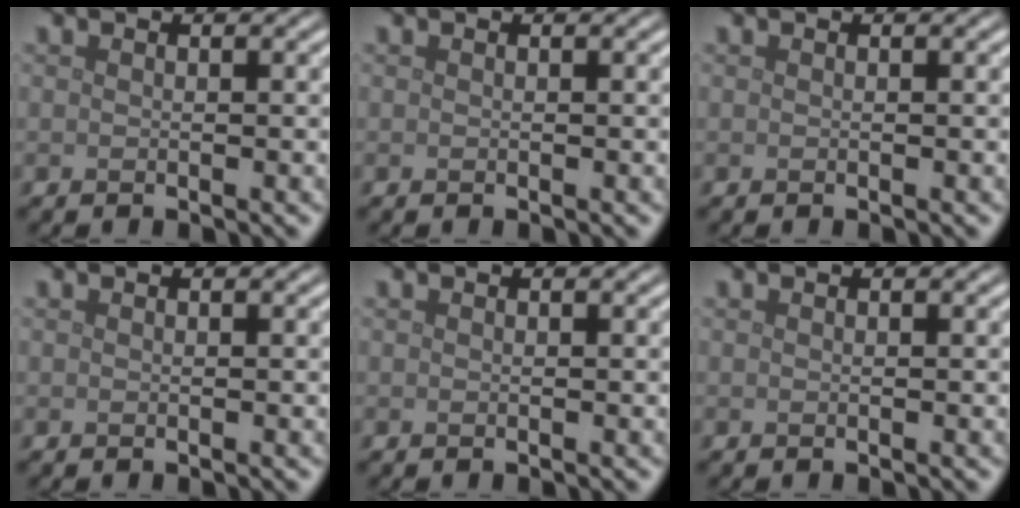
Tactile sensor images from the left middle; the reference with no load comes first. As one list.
[{"total": 0.0}, {"total": 0.0}, {"total": 0.0}, {"total": 0.0}, {"total": 0.0}]